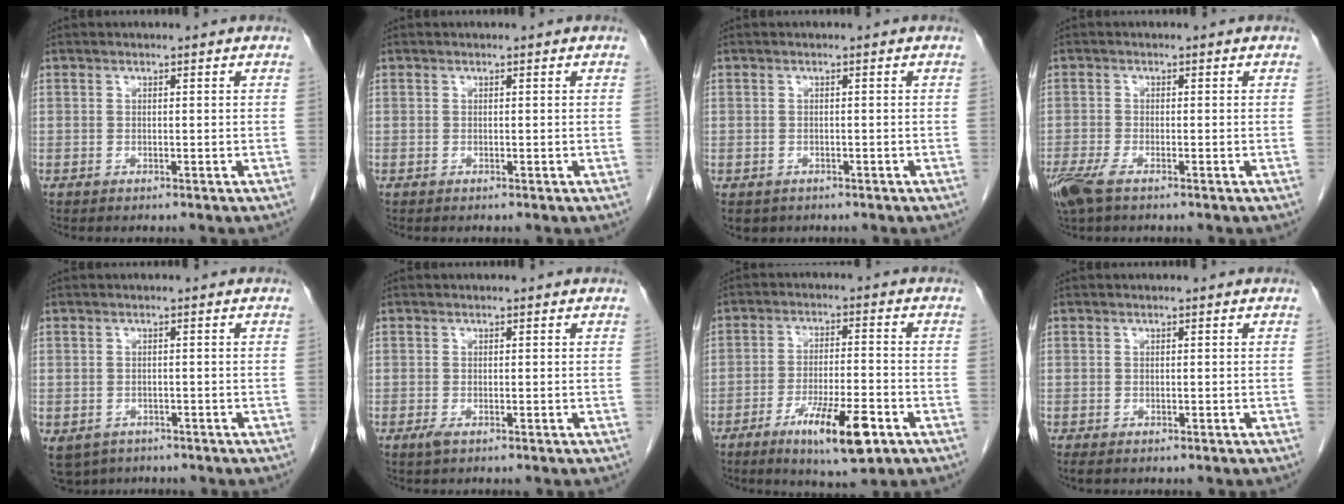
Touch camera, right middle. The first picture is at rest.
{"total": 0.0}
{"total": 2.9, "force": [-1.8, 2.1, 0.8], "torque": [-0.015, -0.003, -0.024]}
{"total": 4.7, "force": [-3.1, 1.2, 3.4], "torque": [-0.075, -0.013, -0.058]}
{"total": 6.6, "force": [-3.8, 5.0, 2.0], "torque": [-0.048, -0.003, -0.052]}
{"total": 1.0, "force": [-0.5, 0.2, 0.8], "torque": [-0.016, -0.002, -0.008]}
{"total": 10.2, "force": [-5.4, 1.5, 8.6], "torque": [-0.149, -0.015, -0.085]}
{"total": 1.0, "force": [-0.7, 0.5, 0.6], "torque": [-0.010, -0.002, -0.008]}